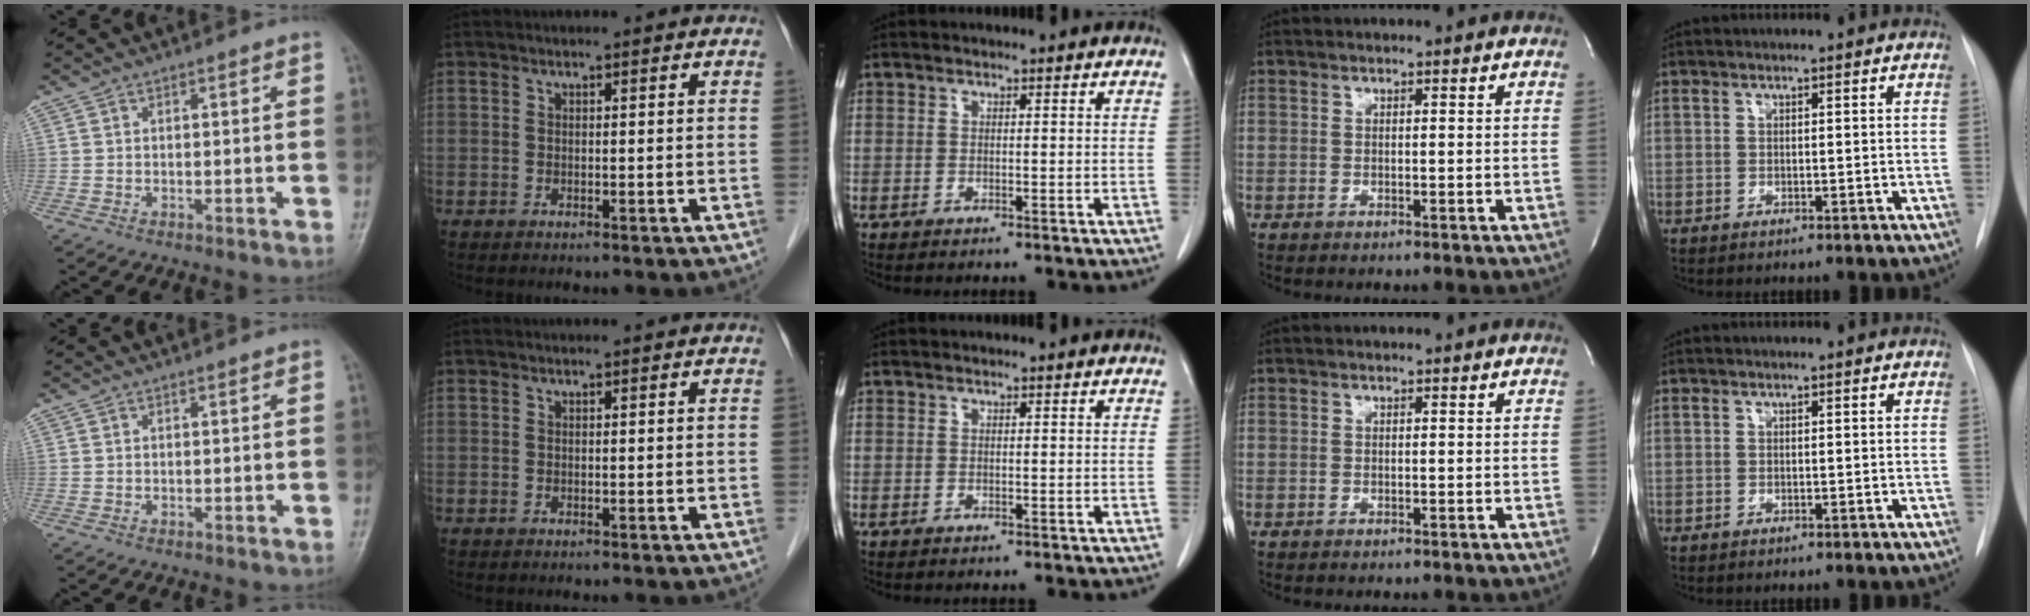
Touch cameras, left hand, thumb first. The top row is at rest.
{}